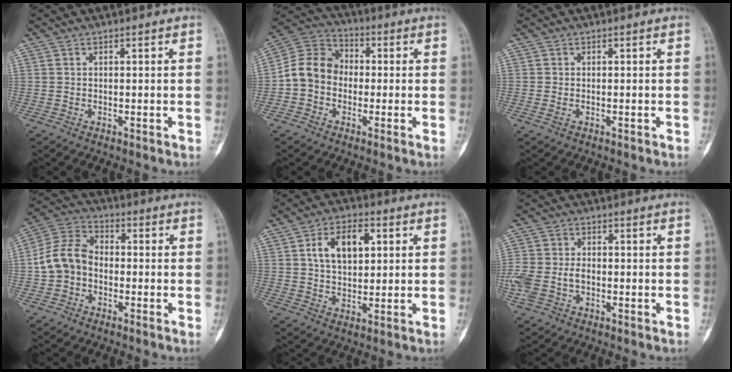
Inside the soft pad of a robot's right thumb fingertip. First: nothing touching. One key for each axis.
{"total": 9.5, "fx": -1.5, "fy": 7.9, "fz": 5.2, "tx": -0.083, "ty": 0.035, "tz": -0.045}
{"total": 0.8, "fx": -0.3, "fy": 0.4, "fz": 0.6, "tx": -0.018, "ty": 0.002, "tz": -0.004}
{"total": 9.2, "fx": -1.7, "fy": 7.1, "fz": 5.7, "tx": -0.104, "ty": 0.036, "tz": -0.047}
{"total": 9.7, "fx": 2.7, "fy": 5.7, "fz": 7.4, "tx": -0.111, "ty": 0.004, "tz": 0.043}
{"total": 8.6, "fx": -2.0, "fy": 6.0, "fz": 5.8, "tx": -0.148, "ty": 0.022, "tz": -0.037}